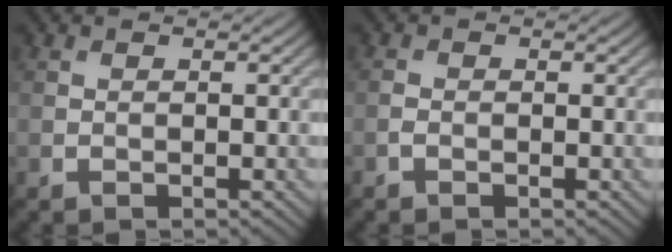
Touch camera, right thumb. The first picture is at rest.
{"total": 0.9, "force": [-0.5, 0.6, 0.5], "torque": [-0.011, 0.001, -0.013]}